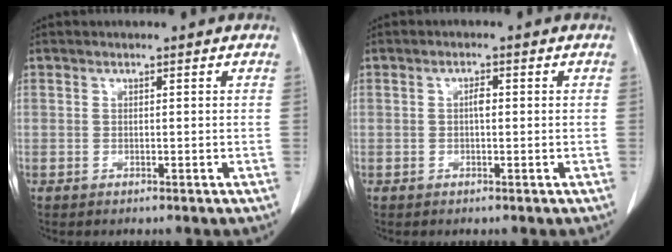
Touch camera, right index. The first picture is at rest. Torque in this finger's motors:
{"motor_torque": [0.19, 0.10, 0.04, 0.03]}